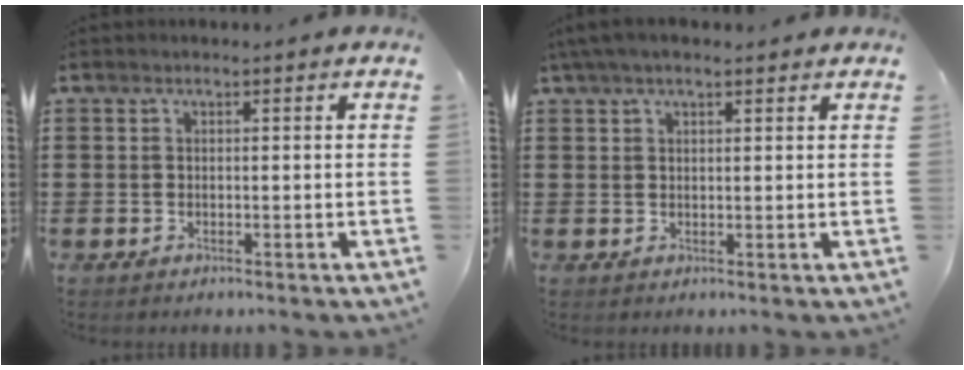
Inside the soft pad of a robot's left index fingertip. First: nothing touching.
{"total": 2.9, "force": [1.9, 0.9, 1.9], "torque": [-0.042, 0.007, 0.036]}